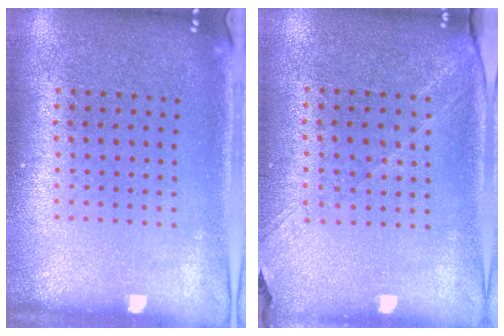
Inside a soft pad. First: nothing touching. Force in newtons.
{"total": 1.3, "press": 1.2, "slide": 0.5}